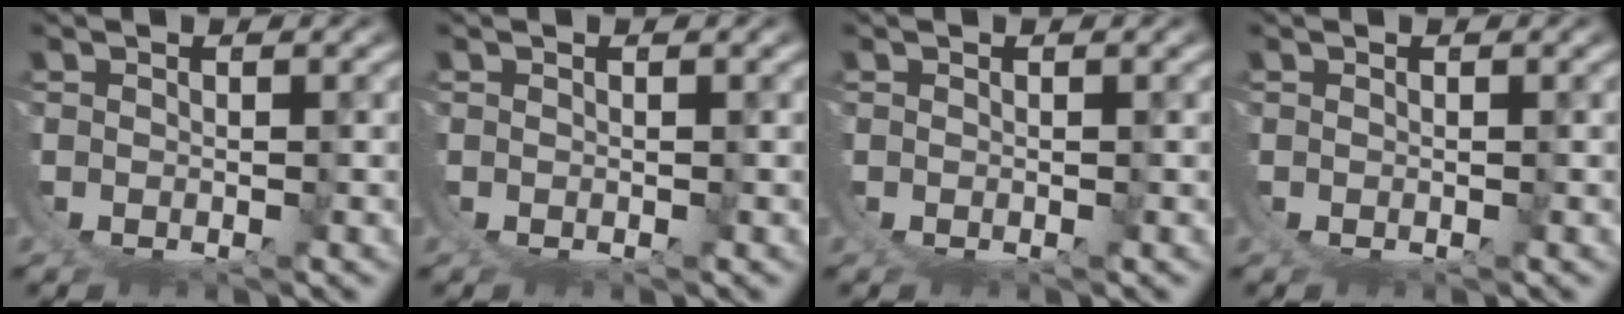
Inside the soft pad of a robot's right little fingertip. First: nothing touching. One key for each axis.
{"total": 0.0}
{"total": 0.0}
{"total": 0.0}